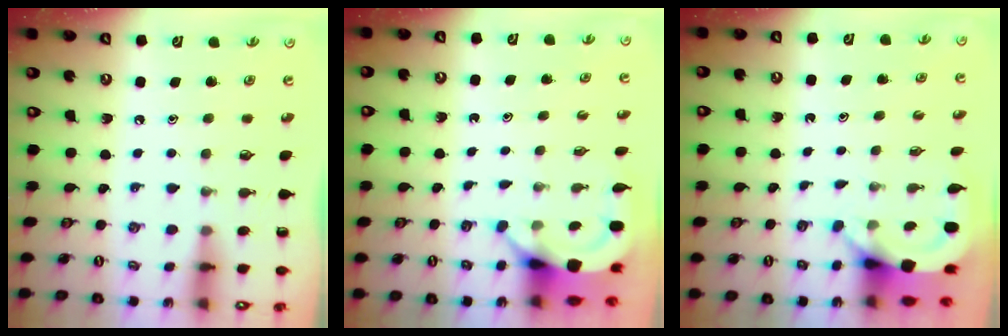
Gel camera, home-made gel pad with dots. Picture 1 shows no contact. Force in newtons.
{"total": 4.0, "press": 4.0, "slide": 0.2}
{"total": 3.9, "press": 3.8, "slide": 0.3}